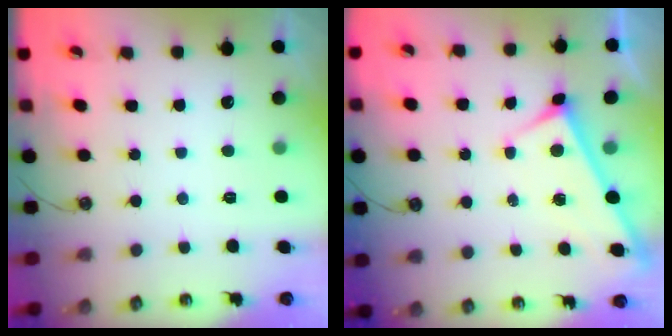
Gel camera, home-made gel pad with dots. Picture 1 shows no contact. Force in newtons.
{"total": 3.0, "press": 3.0, "slide": 0.3}